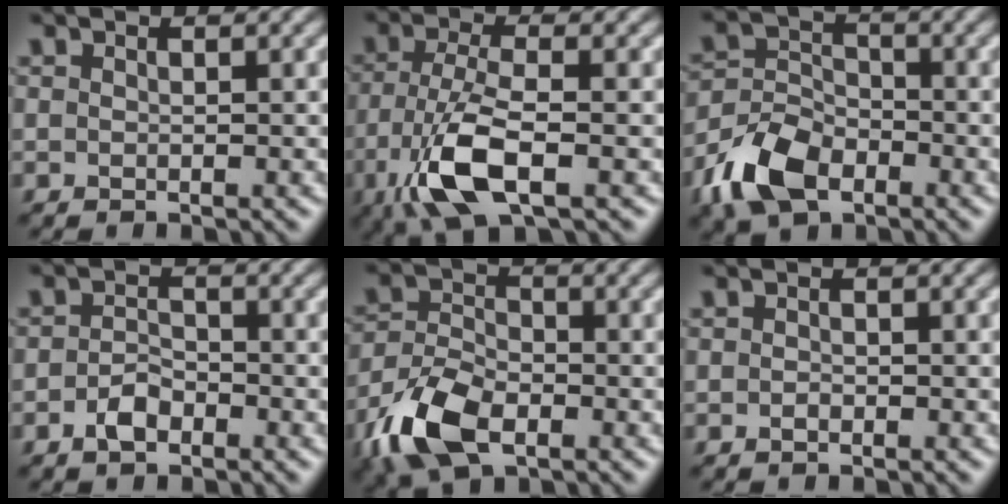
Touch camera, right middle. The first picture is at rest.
{"total": 6.8, "force": [-2.8, 2.5, 5.7], "torque": [-0.126, -0.005, -0.059]}
{"total": 6.7, "force": [-3.8, 4.0, 3.7], "torque": [-0.077, 0.000, -0.080]}
{"total": 2.2, "force": [-1.3, 1.3, 1.3], "torque": [-0.024, 0.004, -0.026]}
{"total": 7.3, "force": [-4.0, 4.0, 4.7], "torque": [-0.108, -0.005, -0.086]}
{"total": 0.6, "force": [-0.3, 0.4, 0.4], "torque": [-0.007, -0.001, -0.005]}